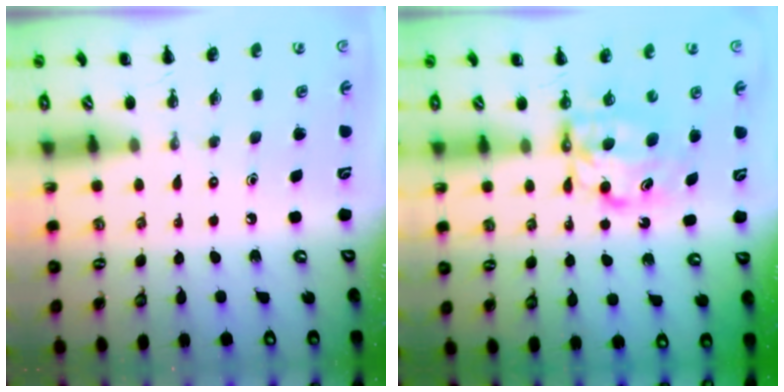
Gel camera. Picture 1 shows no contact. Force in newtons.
{"total": 6.6, "press": 6.6, "slide": 0.5}